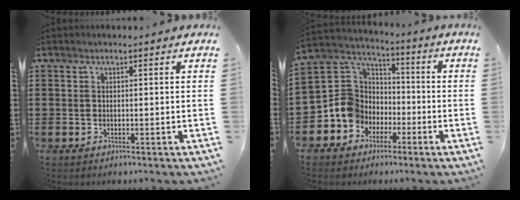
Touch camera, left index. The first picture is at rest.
{"total": 8.1, "force": [-2.1, 7.7, 1.4], "torque": [-0.084, -0.004, -0.042]}